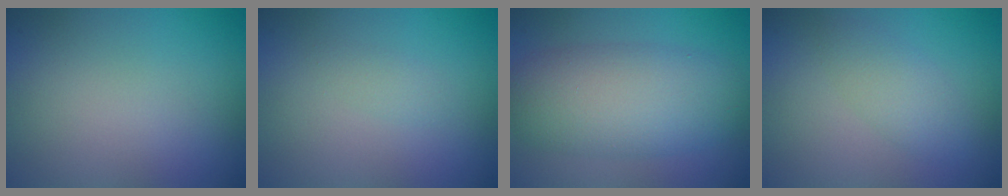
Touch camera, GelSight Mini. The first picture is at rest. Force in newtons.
{"total": 0.9, "press": 0.9, "slide": 0.1}
{"total": 7.0, "press": 7.0, "slide": 0.1}
{"total": 2.2, "press": 2.2, "slide": 0.1}